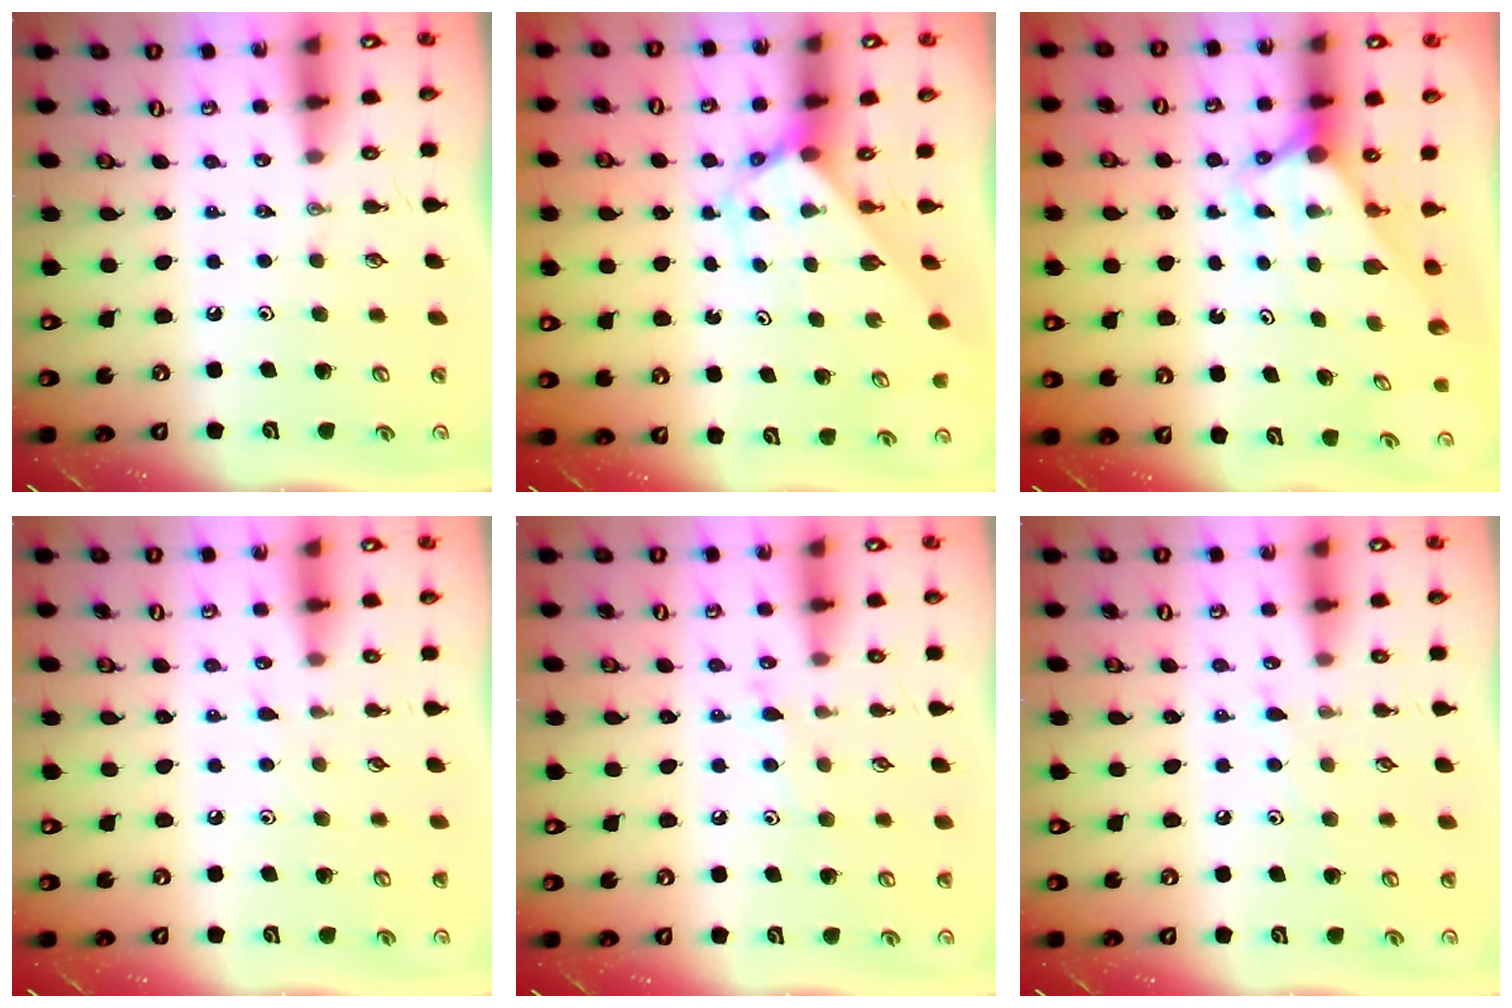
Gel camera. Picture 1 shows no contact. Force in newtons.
{"total": 2.7, "press": 2.7, "slide": 0.2}
{"total": 2.7, "press": 2.7, "slide": 0.0}
{"total": 2.7, "press": 2.7, "slide": 0.3}
{"total": 7.6, "press": 7.6, "slide": 0.6}
{"total": 5.3, "press": 5.2, "slide": 0.6}